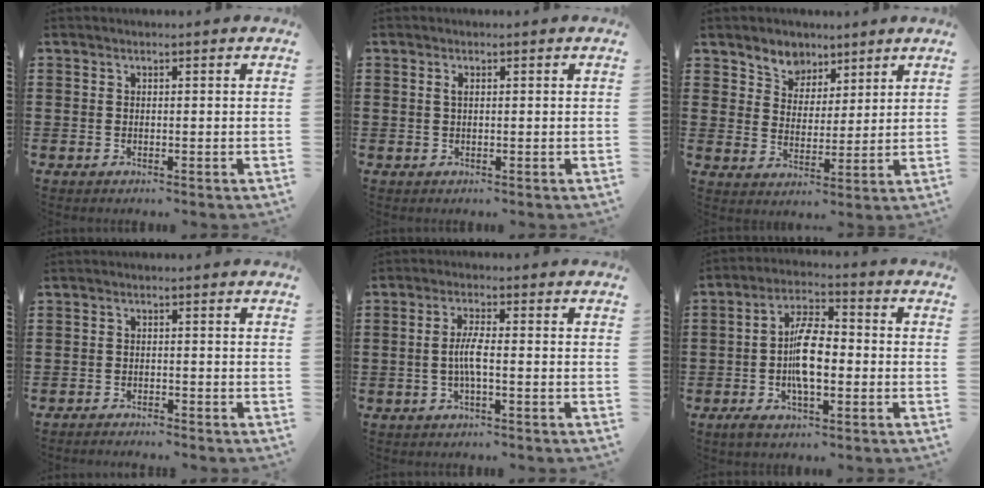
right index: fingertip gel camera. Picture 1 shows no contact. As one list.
[{"total": 0.9, "force": [0.3, 0.3, 0.8], "torque": [-0.017, 0.002, 0.004]}, {"total": 4.7, "force": [3.6, 3.1, -0.3], "torque": [-0.021, -0.005, 0.065]}, {"total": 1.5, "force": [-1.5, 0.1, -0.1], "torque": [-0.003, 0.004, -0.031]}, {"total": 3.8, "force": [-0.8, 0.5, 3.7], "torque": [-0.080, -0.005, -0.020]}, {"total": 8.6, "force": [-1.6, 3.2, 7.8], "torque": [-0.160, 0.000, -0.034]}]